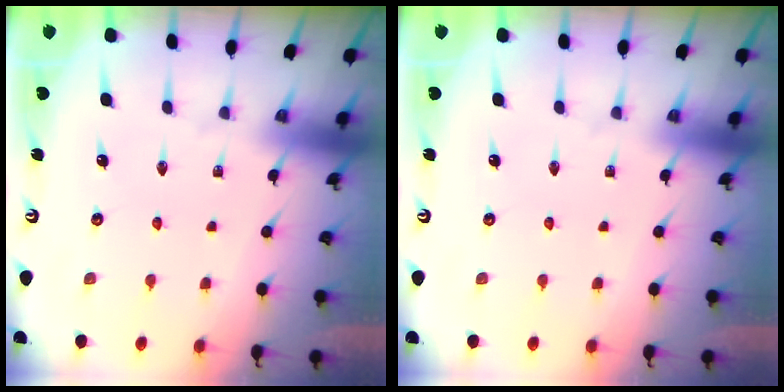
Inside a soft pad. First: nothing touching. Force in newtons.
{"total": 0.0}